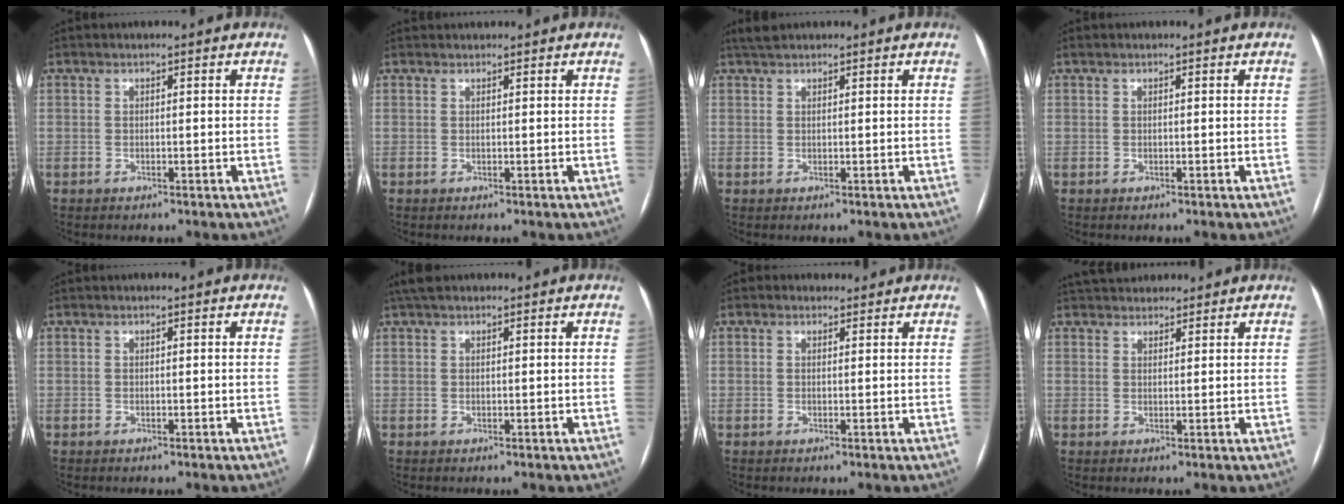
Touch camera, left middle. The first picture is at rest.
{"total": 1.2, "force": [1.2, 0.3, 0.1], "torque": [-0.006, 0.014, 0.021]}
{"total": 2.2, "force": [1.9, 0.5, 0.8], "torque": [-0.018, 0.016, 0.037]}
{"total": 0.0}
{"total": 0.0}
{"total": 3.3, "force": [2.6, 1.1, 1.6], "torque": [-0.033, 0.028, 0.049]}
{"total": 1.6, "force": [1.2, 1.1, 0.1], "torque": [-0.003, 0.011, 0.013]}
{"total": 6.8, "force": [6.2, 2.2, 1.7], "torque": [-0.021, 0.032, 0.096]}